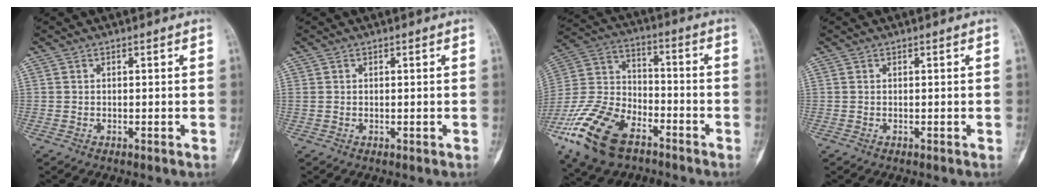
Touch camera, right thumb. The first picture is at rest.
{"total": 0.8, "force": [0.0, 0.6, 0.6], "torque": [-0.017, 0.007, 0.004]}
{"total": 19.3, "force": [-11.0, 10.6, 11.7], "torque": [-0.239, 0.047, -0.209]}
{"total": 0.0}